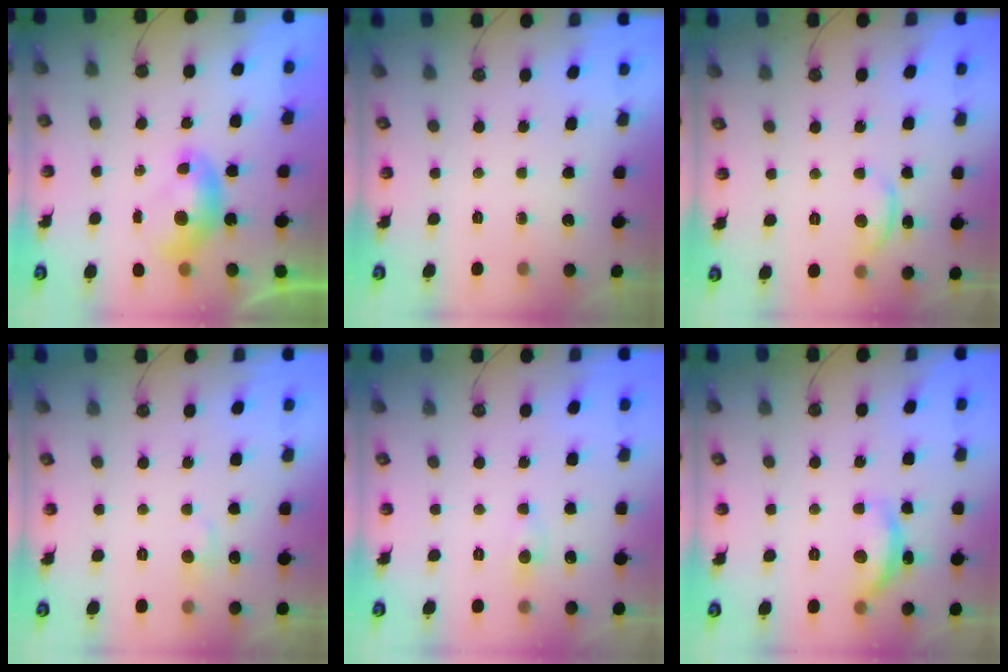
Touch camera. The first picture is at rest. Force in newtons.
{"total": 0.0}
{"total": 1.4, "press": 1.3, "slide": 0.4}
{"total": 1.7, "press": 1.5, "slide": 0.7}
{"total": 0.7, "press": 0.5, "slide": 0.6}
{"total": 6.8, "press": 6.8, "slide": 0.7}